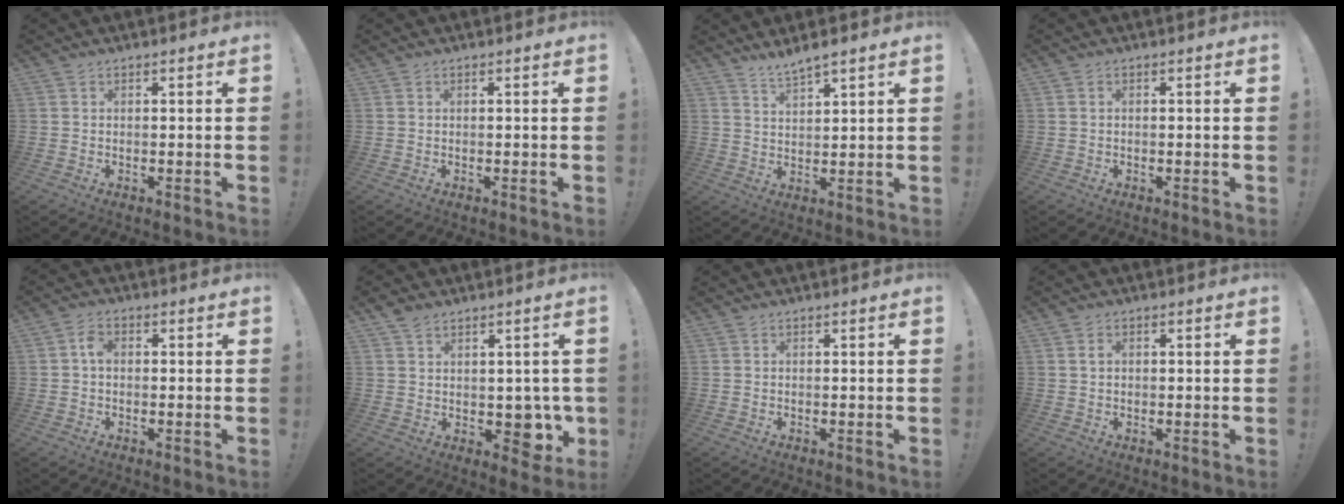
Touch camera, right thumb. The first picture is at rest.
{"total": 0.0}
{"total": 4.4, "force": [4.0, 0.4, 1.8], "torque": [-0.031, -0.028, 0.070]}
{"total": 0.0}
{"total": 3.0, "force": [0.0, 1.9, 2.3], "torque": [-0.037, 0.007, -0.003]}
{"total": 9.4, "force": [2.3, 7.3, 5.5], "torque": [-0.063, -0.020, 0.058]}
{"total": 0.0}
{"total": 1.7, "force": [0.4, 1.2, 1.1], "torque": [-0.031, 0.009, 0.008]}